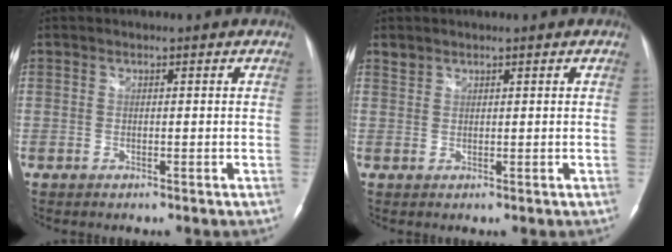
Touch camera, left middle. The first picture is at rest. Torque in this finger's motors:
{"motor_torque": [0.04, -0.02, 0.02, 0.00]}